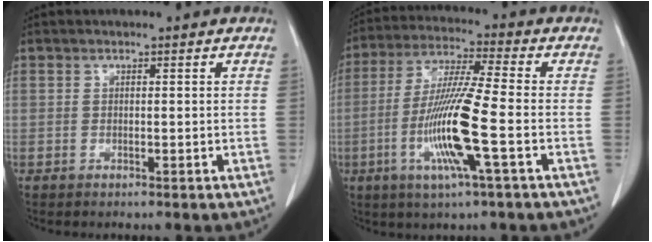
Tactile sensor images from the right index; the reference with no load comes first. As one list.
[{"total": 12.5, "force": [-3.5, -0.4, 12.0], "torque": [-0.244, -0.013, -0.075]}]